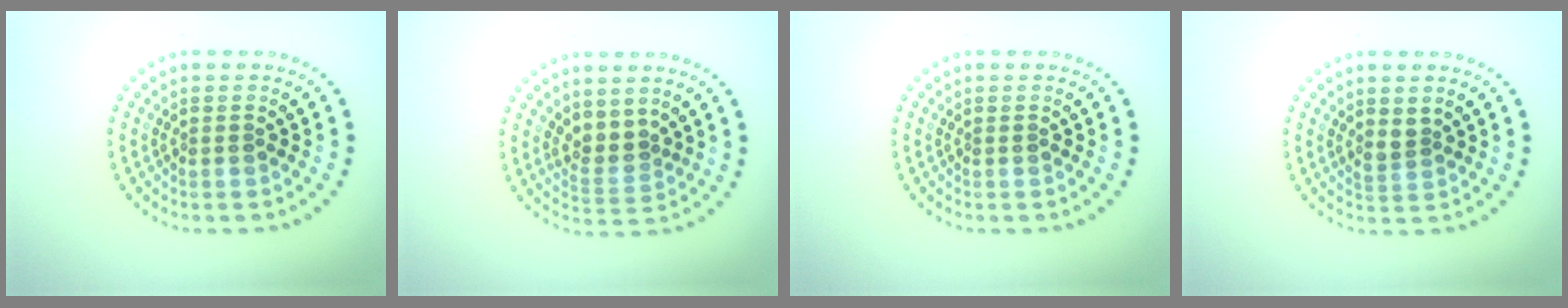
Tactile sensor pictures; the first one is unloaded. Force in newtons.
{"total": 2.0, "press": 1.5, "slide": 1.4}
{"total": 0.0}
{"total": 1.6, "press": 1.3, "slide": 1.0}